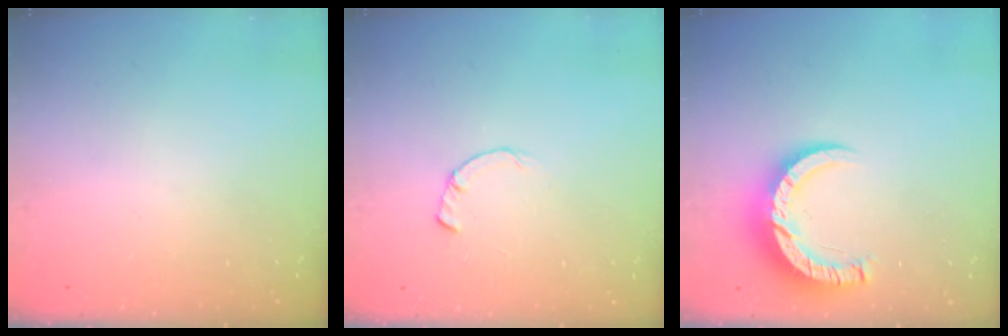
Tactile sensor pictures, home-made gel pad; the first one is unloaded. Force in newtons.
{"total": 0.8, "press": 0.8, "slide": 0.2}
{"total": 10.0, "press": 9.9, "slide": 1.0}